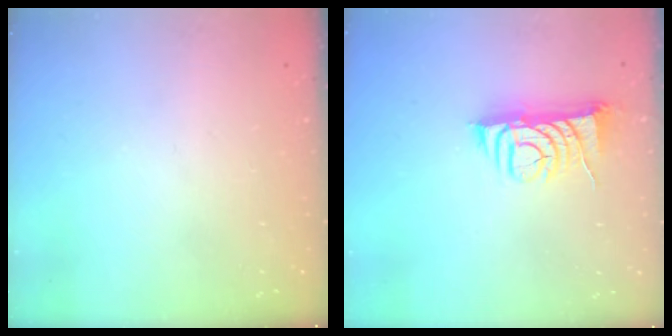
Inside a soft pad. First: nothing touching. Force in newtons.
{"total": 8.3, "press": 8.2, "slide": 1.2}